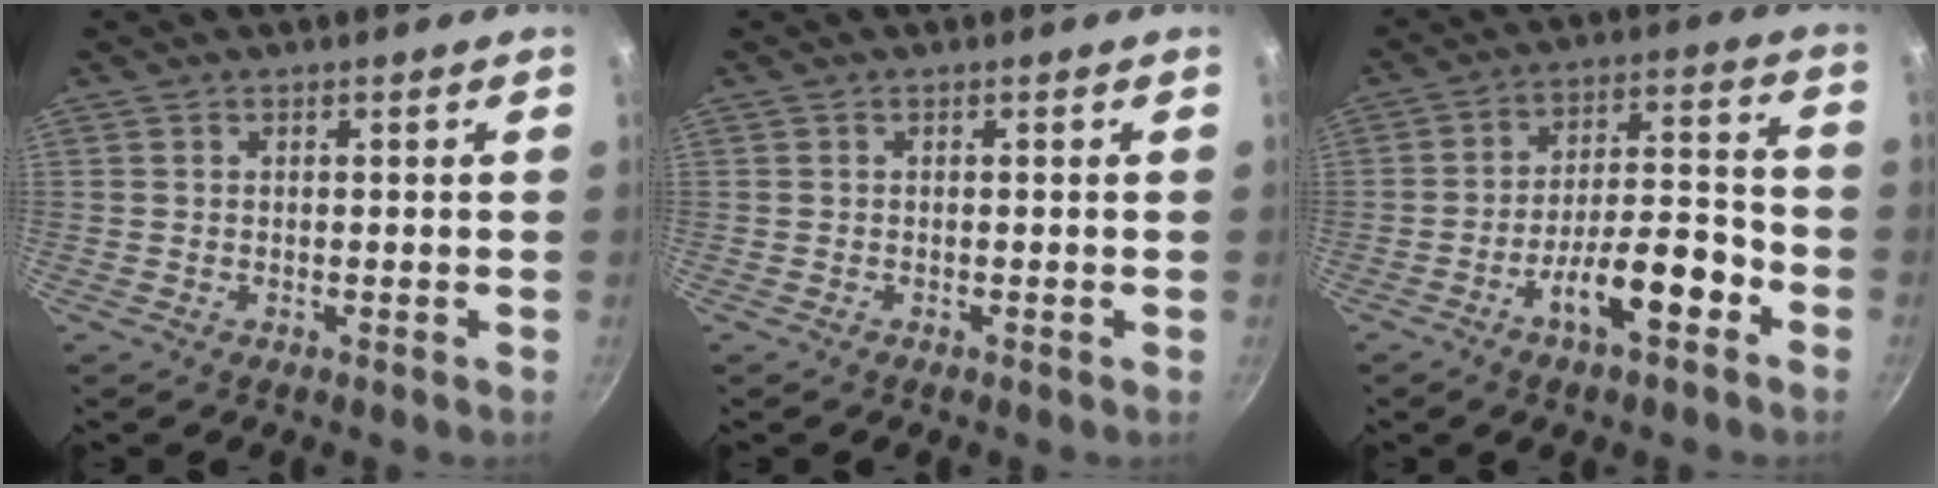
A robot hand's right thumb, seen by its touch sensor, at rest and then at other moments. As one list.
[{"total": 0.0}, {"total": 12.1, "force": [-6.1, 4.4, 9.5], "torque": [-0.133, 0.056, -0.098]}]